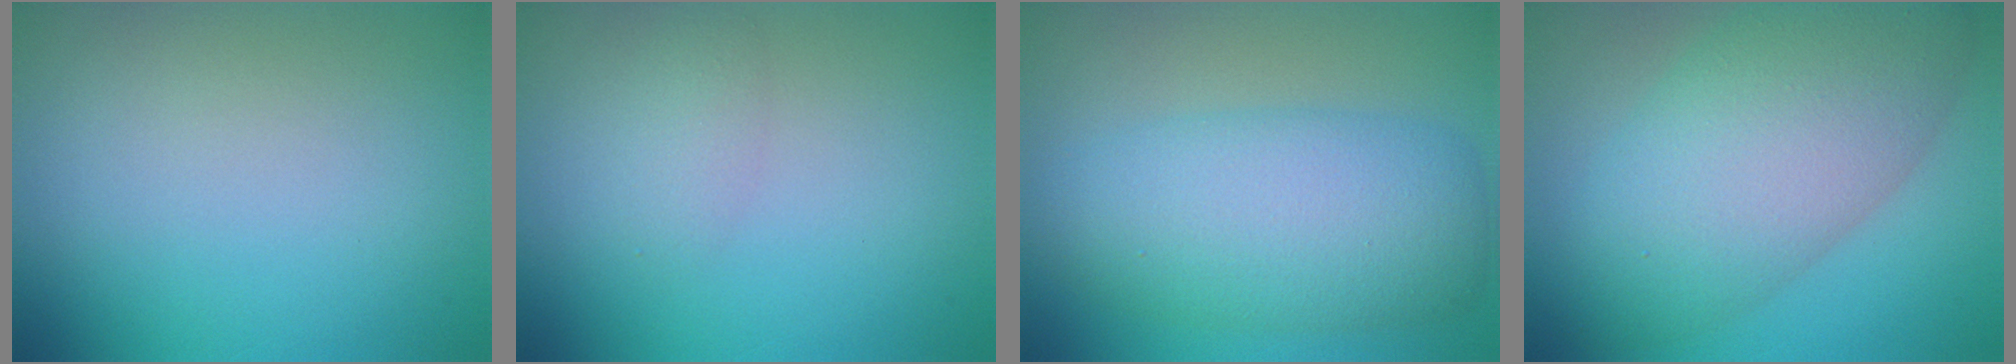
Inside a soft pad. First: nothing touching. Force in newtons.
{"total": 1.2, "press": 1.2, "slide": 0.1}
{"total": 8.1, "press": 8.1, "slide": 0.1}
{"total": 9.9, "press": 9.9, "slide": 0.4}